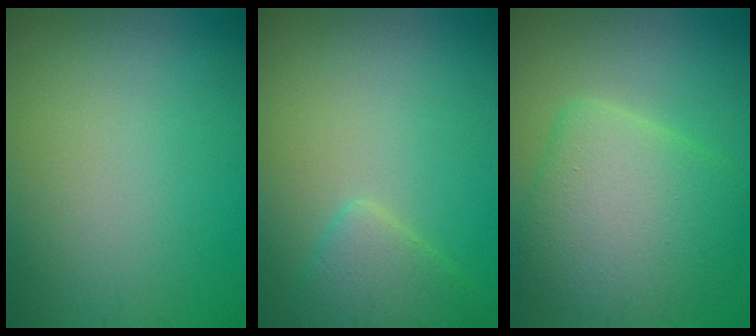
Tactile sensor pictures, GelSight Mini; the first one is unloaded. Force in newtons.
{"total": 2.8, "press": 2.8, "slide": 0.2}
{"total": 7.4, "press": 7.4, "slide": 0.3}